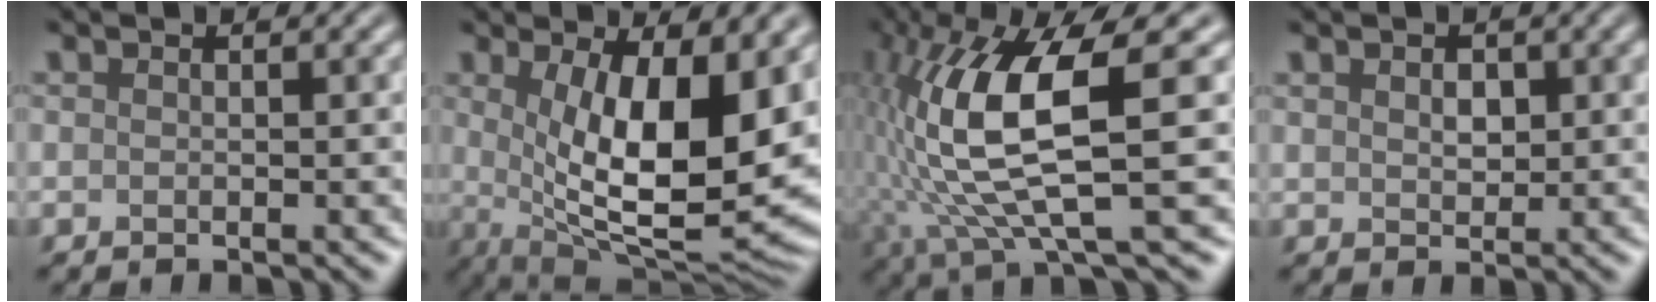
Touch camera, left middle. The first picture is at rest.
{"total": 12.9, "force": [0.9, 4.9, 11.9], "torque": [-0.178, -0.017, 0.022]}
{"total": 10.9, "force": [1.0, 2.8, 10.5], "torque": [-0.204, -0.002, 0.027]}
{"total": 1.4, "force": [0.7, 0.9, 0.8], "torque": [-0.014, 0.005, 0.019]}